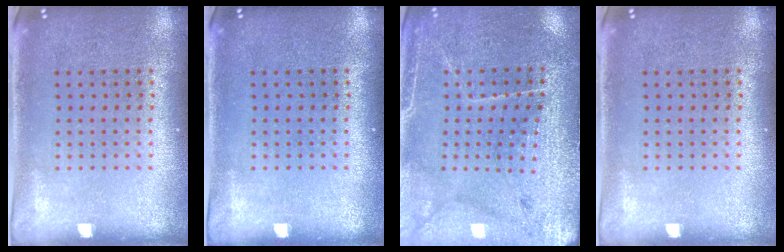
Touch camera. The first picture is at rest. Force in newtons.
{"total": 0.0}
{"total": 3.0, "press": 2.9, "slide": 0.4}
{"total": 0.0}